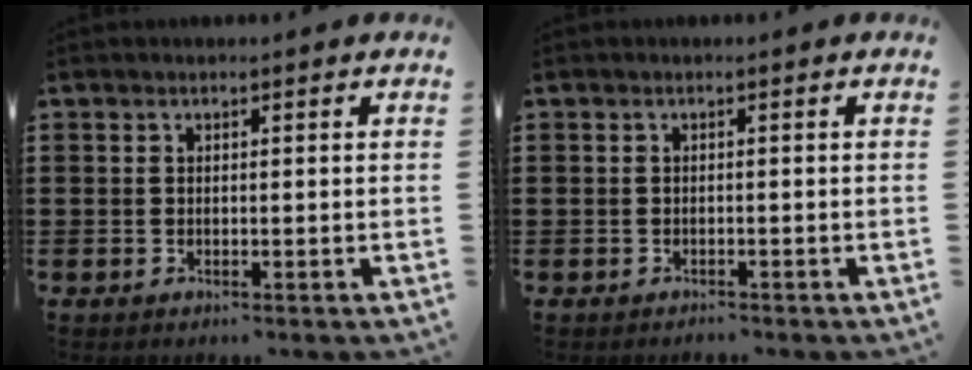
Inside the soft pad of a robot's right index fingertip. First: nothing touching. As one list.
[{"total": 0.9, "force": [-0.8, 0.3, -0.2], "torque": [0.001, 0.004, -0.020]}]